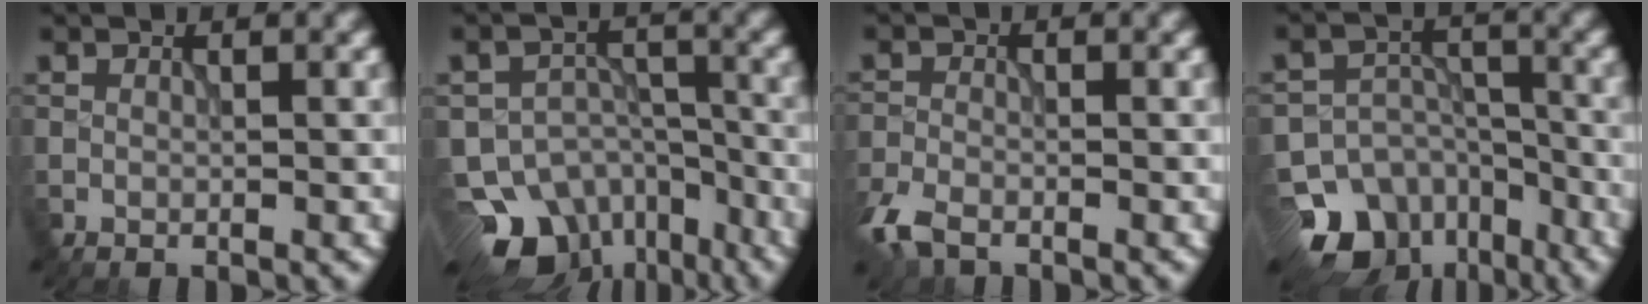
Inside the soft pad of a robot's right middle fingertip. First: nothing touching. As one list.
[{"total": 10.7, "force": [-7.5, 6.9, 3.3], "torque": [-0.042, -0.008, -0.104]}, {"total": 3.6, "force": [-2.6, 1.6, 1.9], "torque": [-0.044, -0.011, -0.062]}, {"total": 11.3, "force": [-7.1, 8.3, 2.9], "torque": [-0.057, -0.012, -0.115]}]